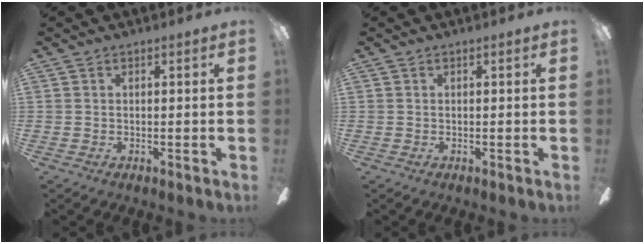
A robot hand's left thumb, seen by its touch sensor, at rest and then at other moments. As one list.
[{"total": 0.0}]